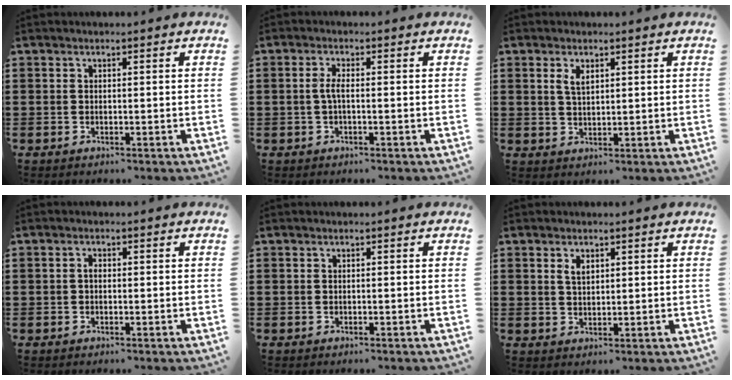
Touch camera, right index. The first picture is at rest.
{"total": 2.3, "force": [-0.4, 0.4, 2.2], "torque": [-0.057, -0.005, -0.014]}
{"total": 2.5, "force": [1.3, 1.2, 1.8], "torque": [-0.039, 0.004, 0.022]}
{"total": 1.0, "force": [-0.1, 0.6, 0.8], "torque": [-0.017, 0.001, -0.003]}
{"total": 0.0}
{"total": 1.9, "force": [1.0, 1.0, 1.3], "torque": [-0.028, 0.004, 0.018]}